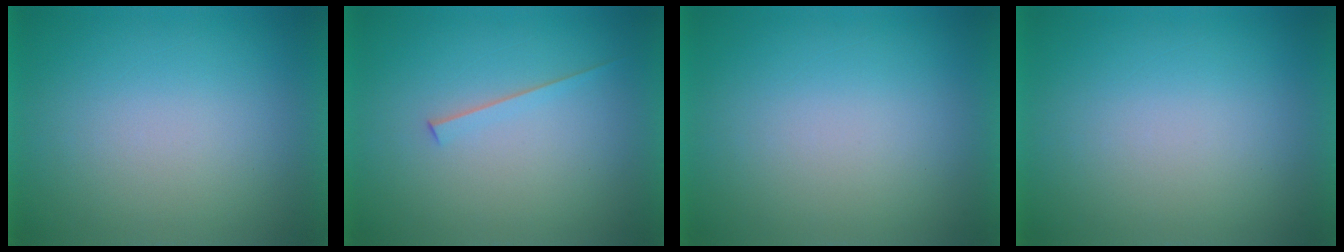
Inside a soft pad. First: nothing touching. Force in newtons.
{"total": 1.5}
{"total": 1.1}
{"total": 0.0}